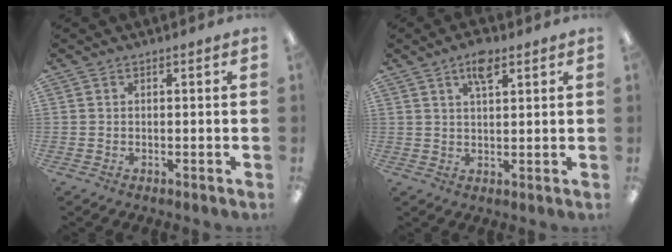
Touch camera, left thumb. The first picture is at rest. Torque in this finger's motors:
{"motor_torque": [-0.12, -0.06, -0.27, 0.10, 0.03]}